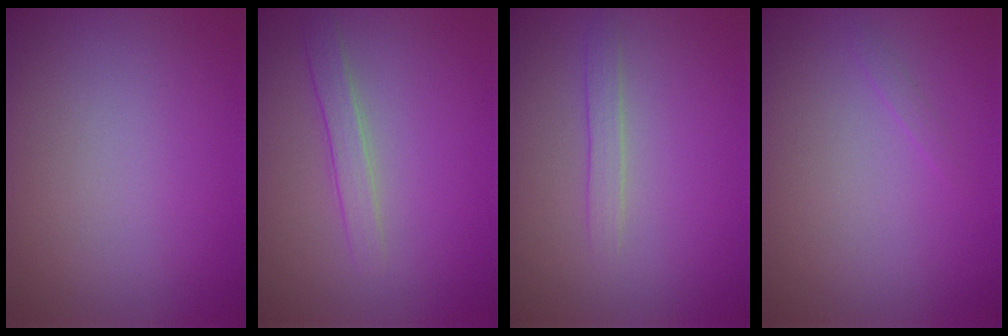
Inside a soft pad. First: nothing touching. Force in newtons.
{"total": 1.7, "press": 1.7, "slide": 0.0}
{"total": 1.2, "press": 1.2, "slide": 0.0}
{"total": 0.5, "press": 0.5, "slide": 0.0}